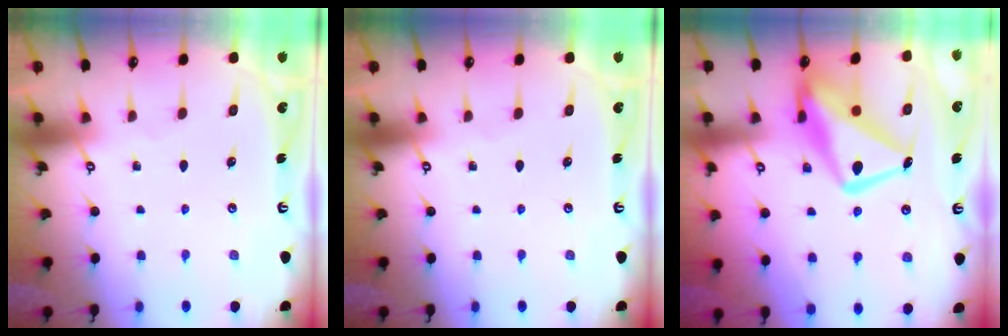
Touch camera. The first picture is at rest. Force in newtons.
{"total": 0.0}
{"total": 15.6, "press": 15.5, "slide": 1.5}